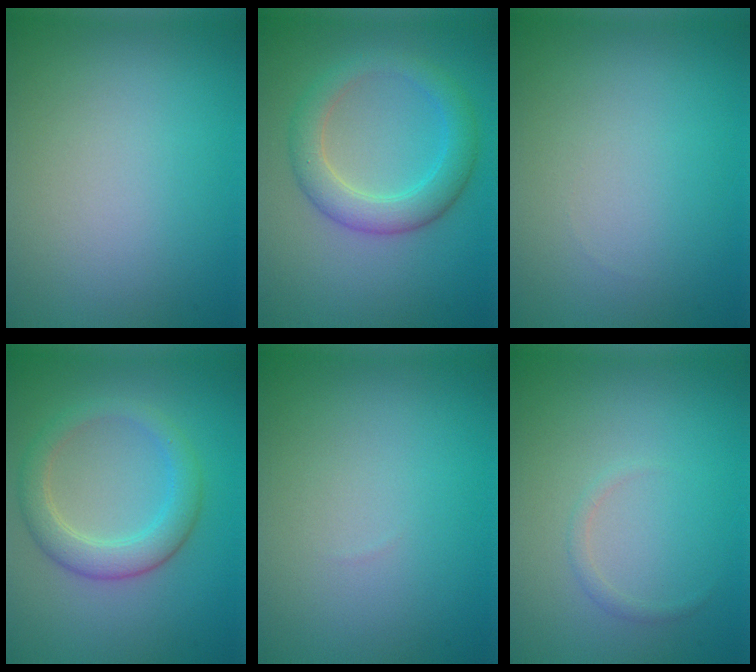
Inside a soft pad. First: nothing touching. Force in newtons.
{"total": 4.3, "press": 4.3, "slide": 0.2}
{"total": 0.0}
{"total": 3.7, "press": 3.7, "slide": 0.3}
{"total": 0.0}
{"total": 0.7, "press": 0.7, "slide": 0.0}